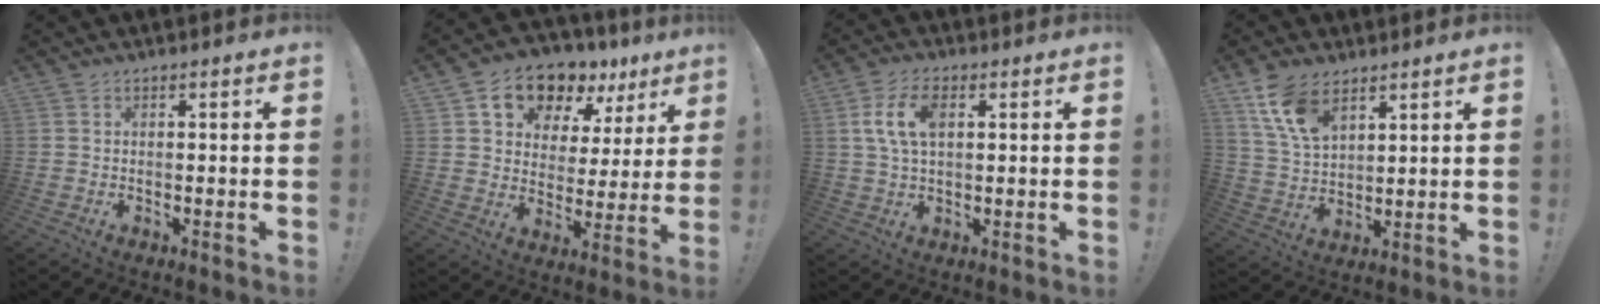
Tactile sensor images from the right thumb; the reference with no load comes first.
{"total": 13.0, "force": [9.1, 7.7, 5.3], "torque": [-0.092, -0.063, 0.165]}
{"total": 9.0, "force": [2.3, 4.8, 7.2], "torque": [-0.139, 0.004, 0.041]}
{"total": 11.4, "force": [7.1, 6.2, 6.4], "torque": [-0.126, -0.026, 0.141]}